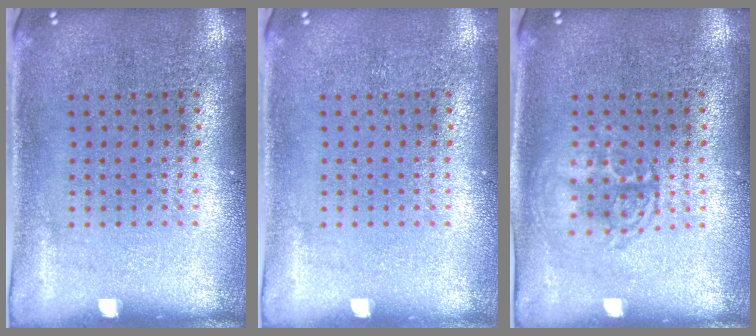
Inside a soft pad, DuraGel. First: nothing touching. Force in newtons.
{"total": 0.0}
{"total": 1.1, "press": 1.1, "slide": 0.2}